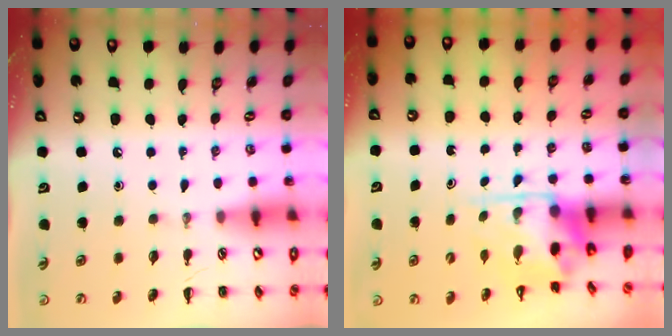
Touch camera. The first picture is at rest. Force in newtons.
{"total": 3.2, "press": 3.2, "slide": 0.5}